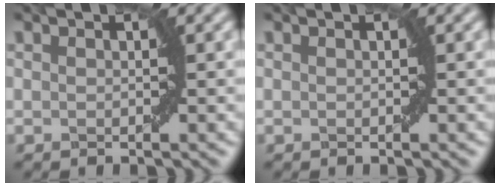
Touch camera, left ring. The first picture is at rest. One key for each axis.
{"total": 0.0}